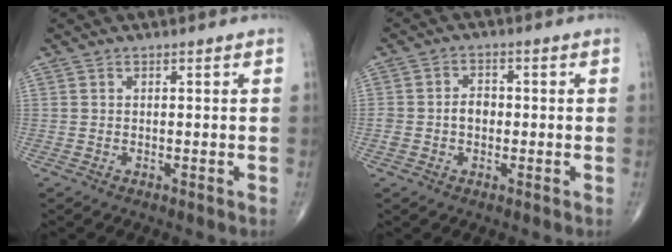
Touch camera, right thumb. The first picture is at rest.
{"total": 3.8, "force": [-0.4, 2.8, 2.6], "torque": [-0.041, 0.015, -0.009]}